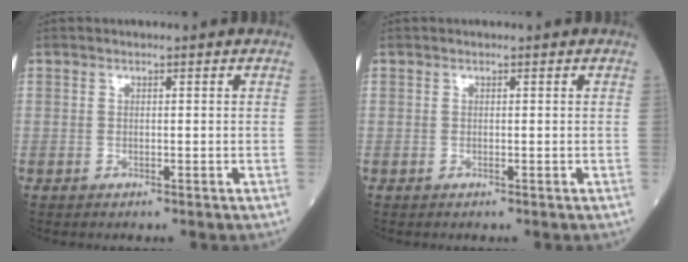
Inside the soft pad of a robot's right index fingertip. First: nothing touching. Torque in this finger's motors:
{"motor_torque": [0.00, 0.00, 0.00, 0.01]}